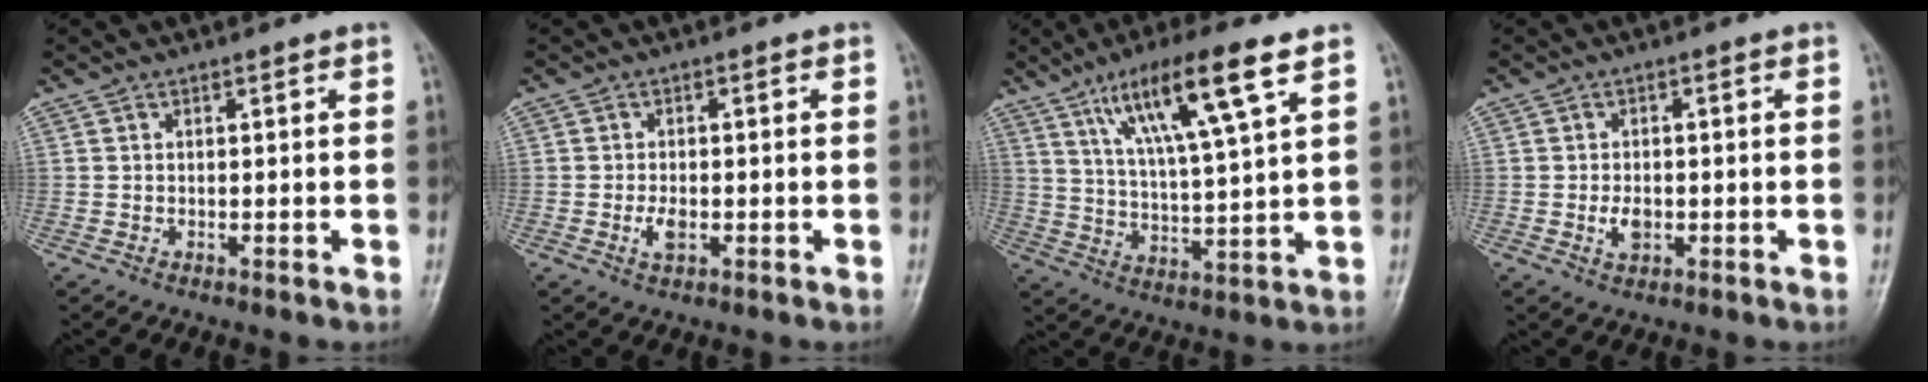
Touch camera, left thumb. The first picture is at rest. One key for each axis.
{"total": 2.7, "fx": -0.9, "fy": 1.4, "fz": 2.1, "tx": -0.042, "ty": 0.000, "tz": -0.017}
{"total": 15.0, "fx": 8.0, "fy": 2.2, "fz": 12.5, "tx": -0.221, "ty": -0.024, "tz": 0.144}
{"total": 3.0, "fx": -0.8, "fy": 1.9, "fz": 2.1, "tx": -0.035, "ty": 0.000, "tz": -0.013}